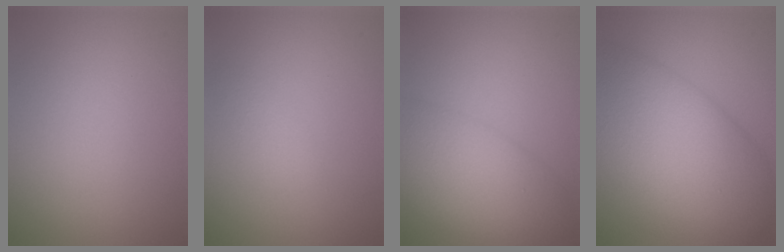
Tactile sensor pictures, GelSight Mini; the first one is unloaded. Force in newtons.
{"total": 1.2, "press": 1.2, "slide": 0.1}
{"total": 7.2, "press": 7.2, "slide": 0.3}
{"total": 12.0, "press": 12.0, "slide": 0.3}